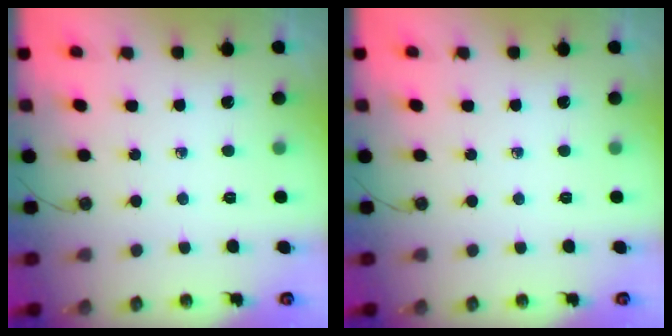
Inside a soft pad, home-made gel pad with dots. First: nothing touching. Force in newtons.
{"total": 0.0}